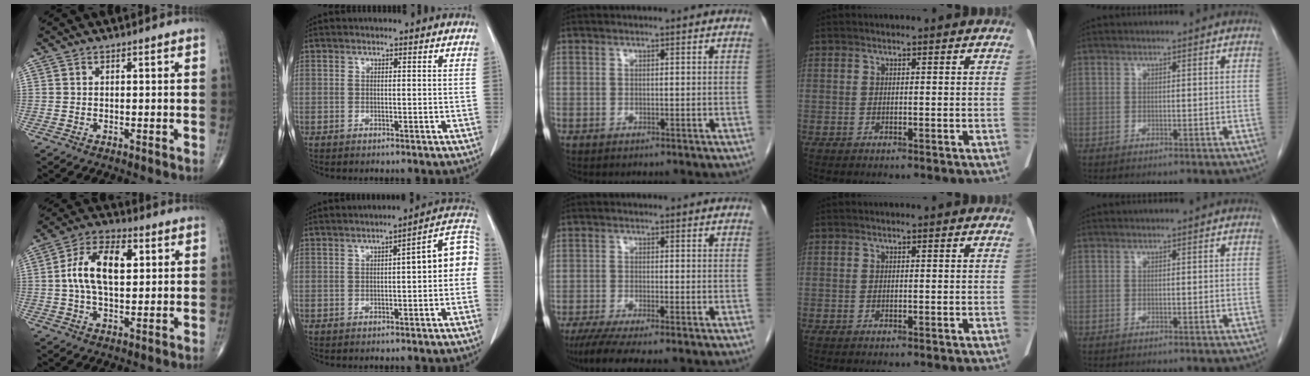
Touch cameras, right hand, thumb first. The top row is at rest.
{"thumb": {"total": 12.3, "force": [2.0, 6.6, 10.2], "torque": [-0.179, 0.016, 0.031]}, "index": {"total": 8.0, "force": [0.2, 1.6, 7.8], "torque": [-0.093, 0.037, -0.004]}, "middle": {"total": 6.4, "force": [-5.1, 0.1, 3.9], "torque": [-0.062, -0.016, -0.084]}}